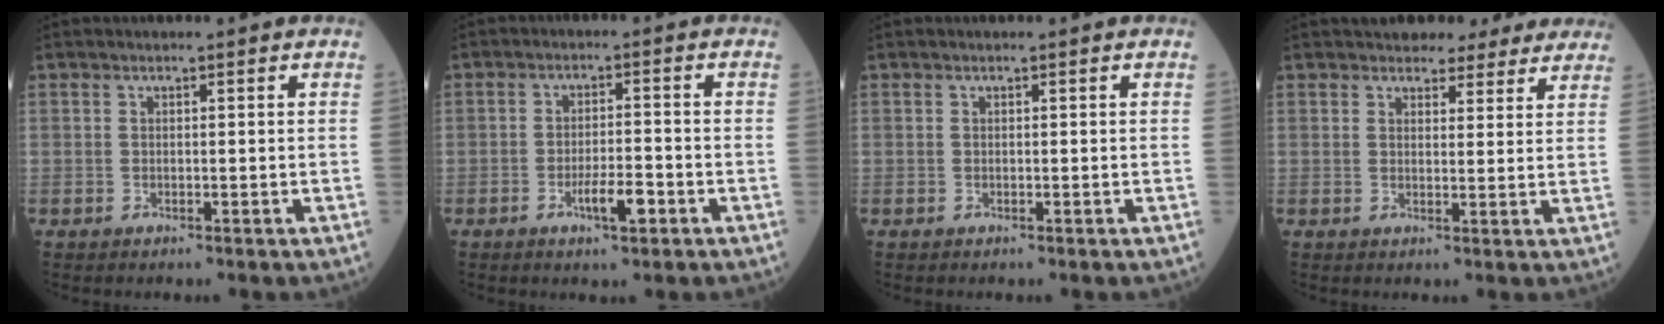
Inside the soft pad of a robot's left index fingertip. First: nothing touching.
{"total": 4.6, "force": [-2.2, 1.0, 3.9], "torque": [-0.070, 0.001, -0.037]}
{"total": 0.0}
{"total": 8.8, "force": [7.8, 3.4, 2.1], "torque": [-0.006, 0.012, 0.080]}